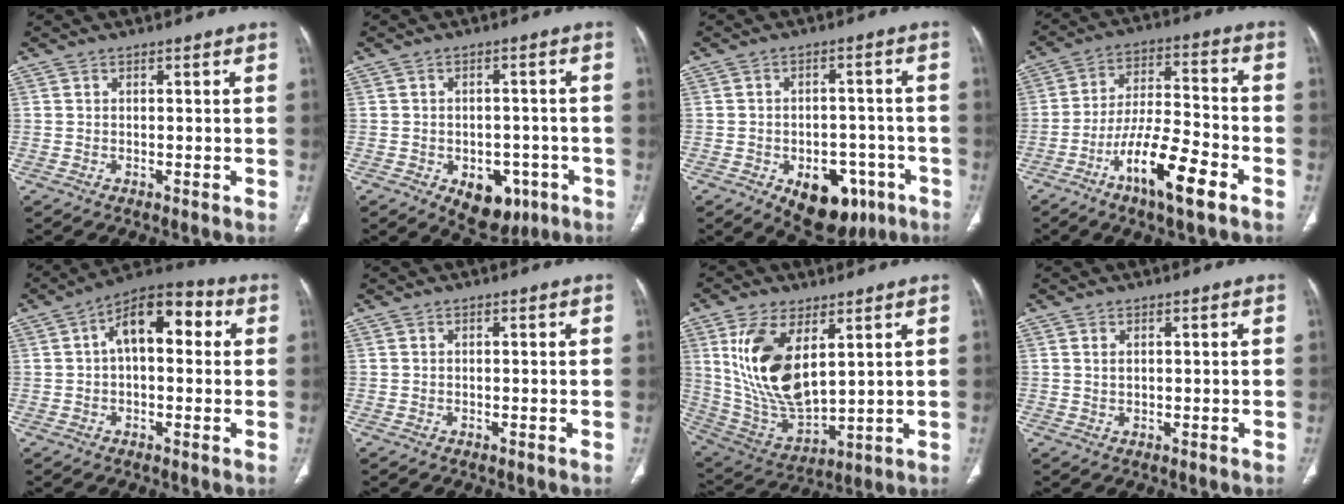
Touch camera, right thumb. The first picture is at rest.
{"total": 9.3, "force": [-4.0, 6.1, 5.8], "torque": [-0.046, 0.020, -0.041]}
{"total": 12.8, "force": [-6.1, 7.9, 8.0], "torque": [-0.071, 0.033, -0.072]}
{"total": 13.9, "force": [-7.4, 3.4, 11.3], "torque": [-0.210, 0.042, -0.130]}
{"total": 12.2, "force": [2.4, 6.4, 10.1], "torque": [-0.137, 0.035, 0.028]}
{"total": 0.0}
{"total": 17.3, "force": [5.8, 8.4, 14.0], "torque": [-0.264, -0.026, 0.132]}
{"total": 1.1, "force": [0.5, 0.6, 0.8], "torque": [-0.019, 0.001, 0.014]}